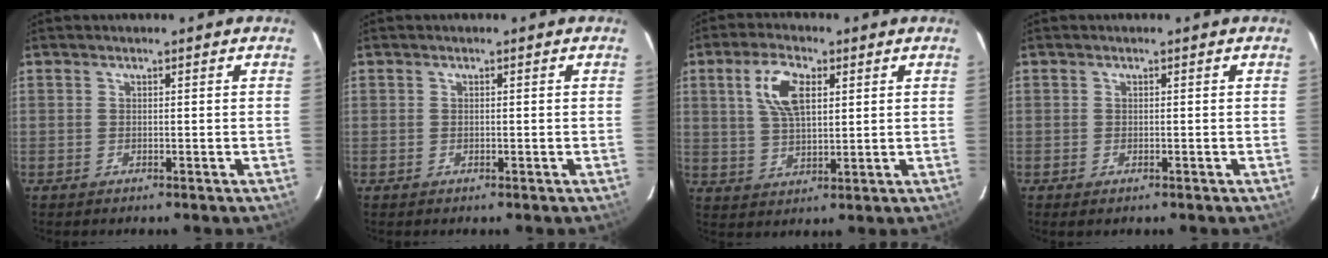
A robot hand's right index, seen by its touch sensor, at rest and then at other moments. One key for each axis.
{"total": 0.0}
{"total": 8.4, "fx": 2.9, "fy": 4.0, "fz": 6.8, "tx": -0.132, "ty": 0.012, "tz": 0.059}
{"total": 0.8, "fx": -0.5, "fy": 0.4, "fz": 0.5, "tx": -0.009, "ty": -0.002, "tz": -0.008}